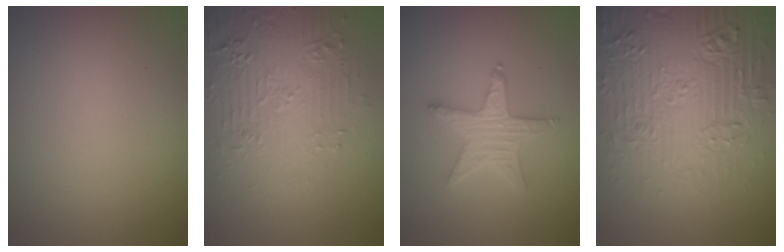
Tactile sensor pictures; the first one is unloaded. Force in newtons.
{"total": 4.5, "press": 4.0, "slide": 2.0}
{"total": 3.5, "press": 3.4, "slide": 0.9}
{"total": 7.8, "press": 7.6, "slide": 1.9}